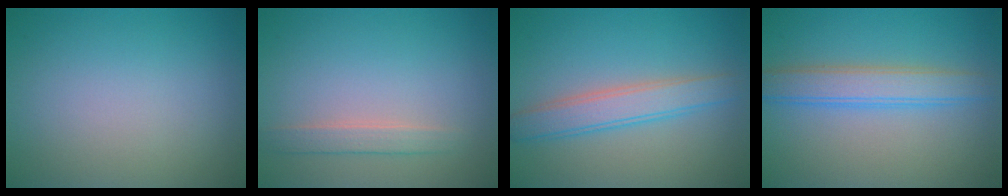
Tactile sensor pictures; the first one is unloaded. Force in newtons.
{"total": 1.7, "press": 1.7, "slide": 0.0}
{"total": 3.6, "press": 3.6, "slide": 0.1}
{"total": 3.8, "press": 3.8, "slide": 0.1}